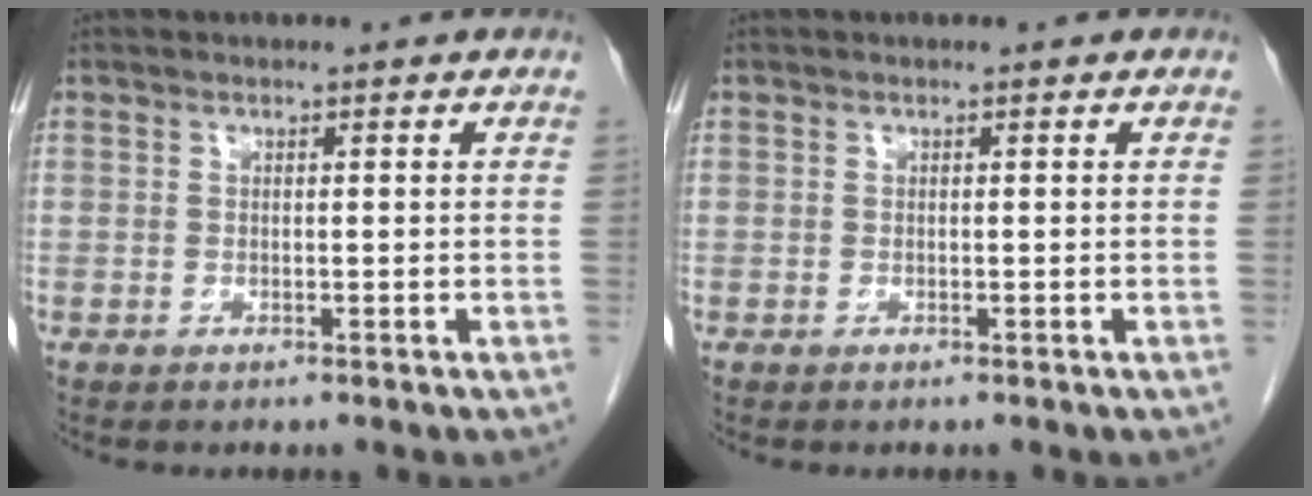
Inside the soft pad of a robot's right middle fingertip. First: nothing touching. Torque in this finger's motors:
{"motor_torque": [0.21, -0.20, 0.01, -0.02]}